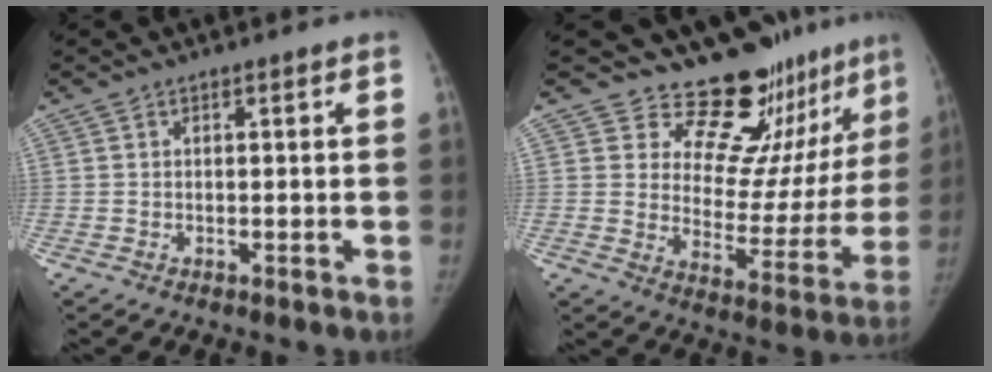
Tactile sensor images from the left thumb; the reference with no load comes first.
{"total": 15.9, "force": [14.1, 6.1, 3.9], "torque": [0.013, -0.128, 0.187]}